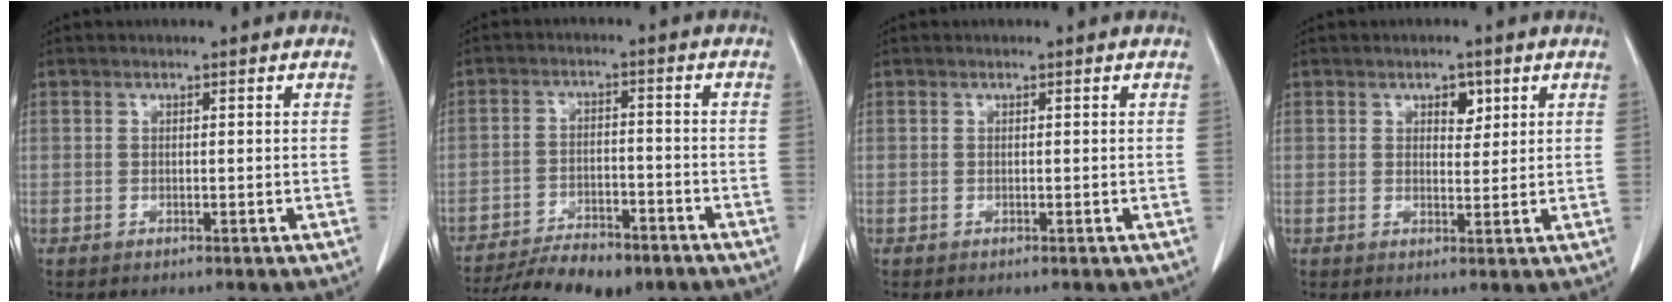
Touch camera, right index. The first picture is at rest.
{"total": 13.9, "force": [-11.2, 4.3, 7.0], "torque": [-0.114, -0.005, -0.172]}
{"total": 0.0}
{"total": 2.8, "force": [1.4, 1.6, 1.8], "torque": [-0.023, 0.001, 0.020]}